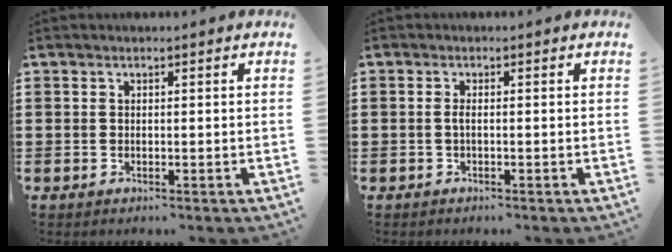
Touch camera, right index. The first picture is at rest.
{"total": 1.2, "force": [-0.4, 0.2, 1.1], "torque": [-0.029, -0.005, -0.010]}